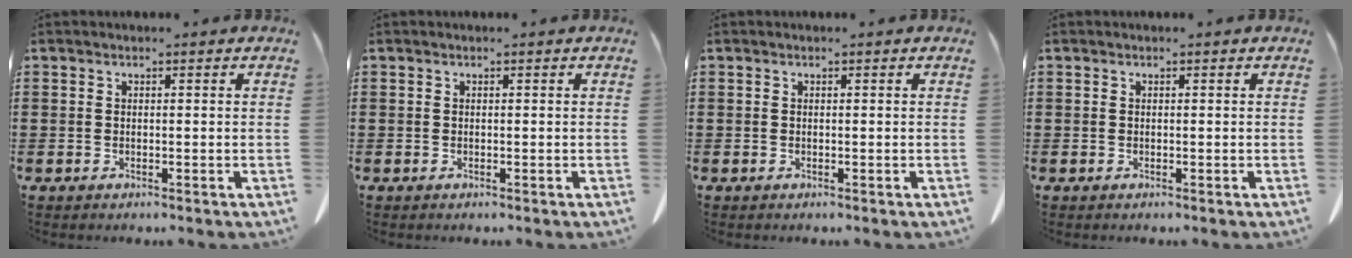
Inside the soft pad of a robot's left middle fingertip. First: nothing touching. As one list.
[{"total": 0.0}, {"total": 0.0}, {"total": 0.0}]